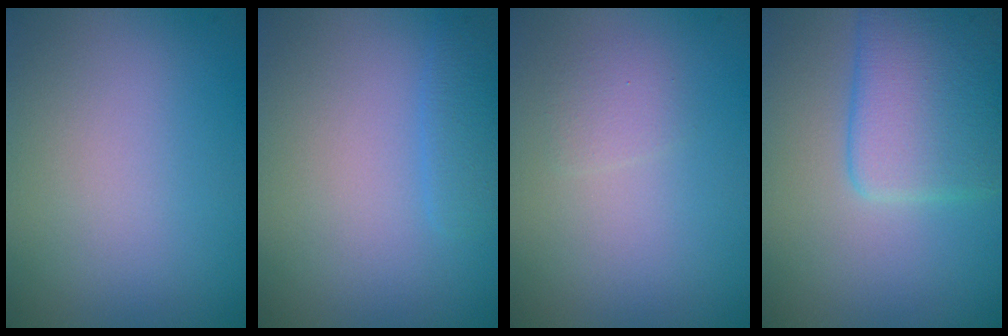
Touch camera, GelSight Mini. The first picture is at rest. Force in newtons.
{"total": 1.4, "press": 1.4, "slide": 0.1}
{"total": 1.1, "press": 1.1, "slide": 0.1}
{"total": 6.6, "press": 6.6, "slide": 0.3}